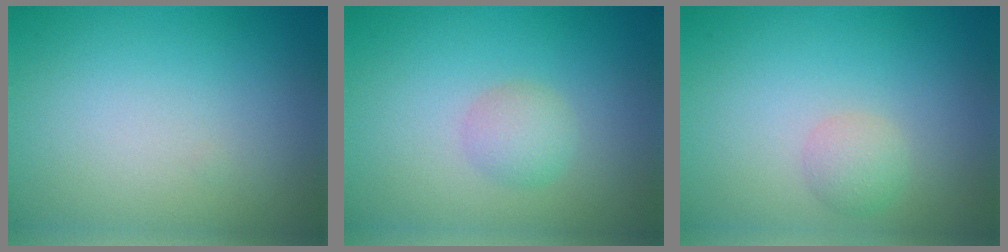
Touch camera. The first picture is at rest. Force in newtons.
{"total": 1.7, "press": 1.7, "slide": 0.1}
{"total": 1.6, "press": 1.6, "slide": 0.0}